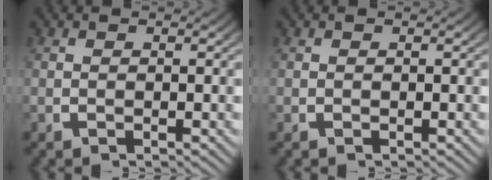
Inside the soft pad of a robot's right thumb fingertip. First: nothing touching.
{"total": 0.0}